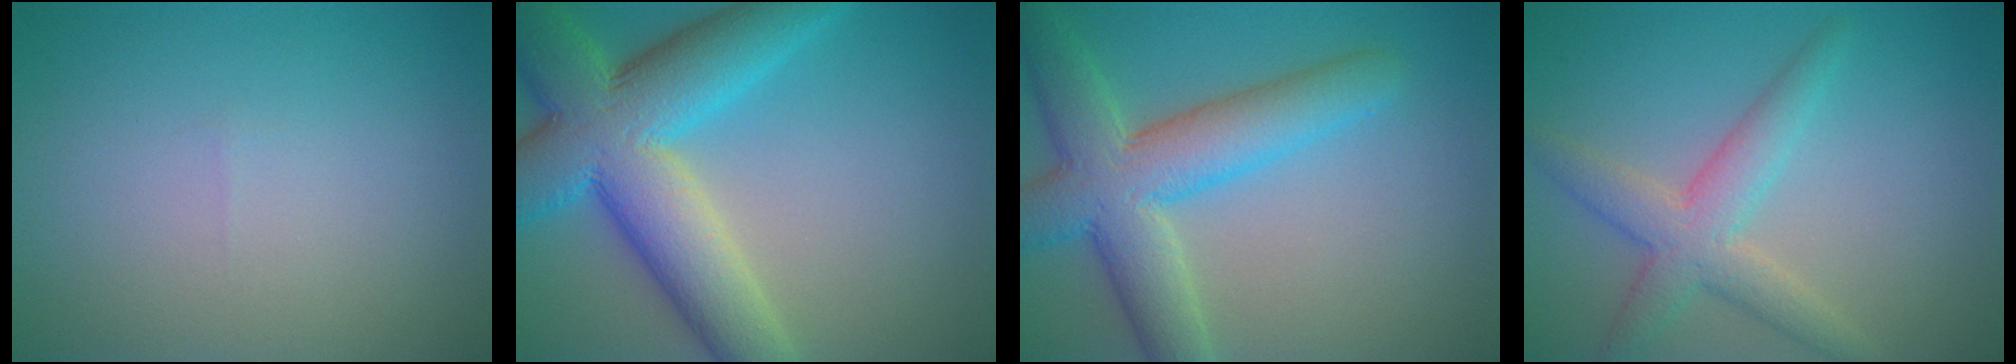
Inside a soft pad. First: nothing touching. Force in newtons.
{"total": 11.6, "press": 11.6, "slide": 0.3}
{"total": 7.9, "press": 7.9, "slide": 0.5}
{"total": 4.1, "press": 4.1, "slide": 0.1}